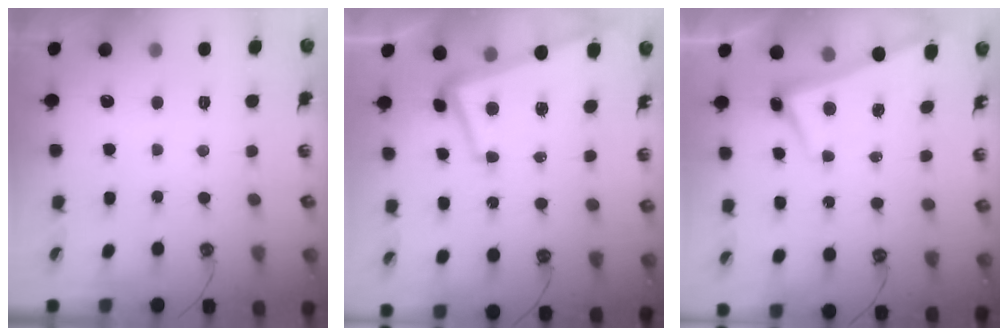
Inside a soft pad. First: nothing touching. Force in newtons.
{"total": 2.2, "press": 1.4, "slide": 1.8}
{"total": 2.6, "press": 2.5, "slide": 0.3}